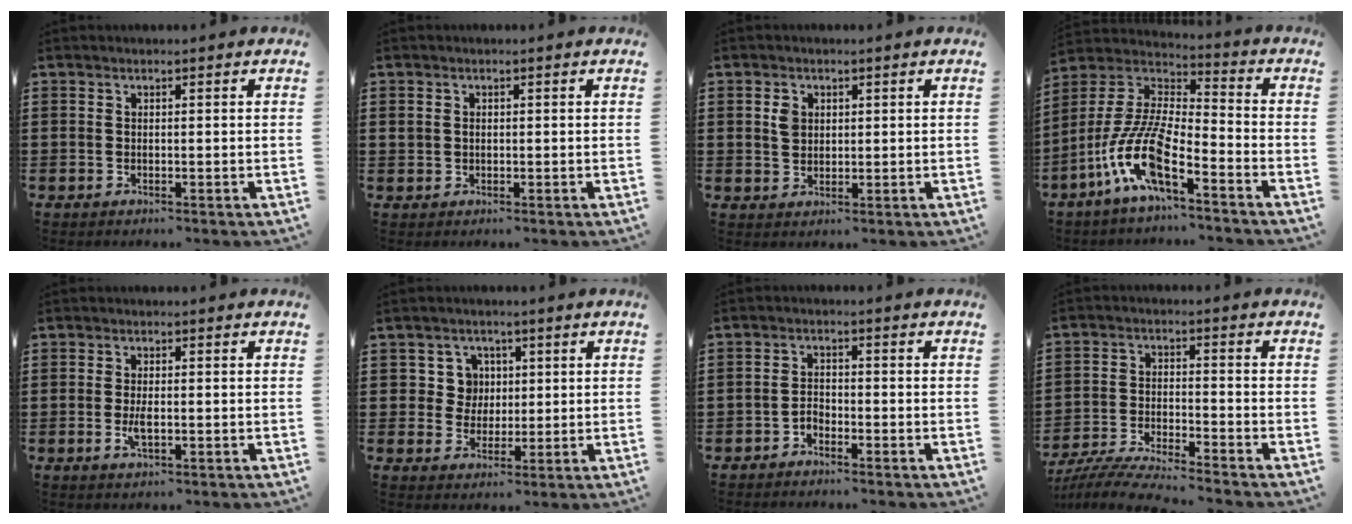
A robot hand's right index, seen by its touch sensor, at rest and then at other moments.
{"total": 1.0, "force": [0.3, 0.9, 0.4], "torque": [-0.011, 0.006, 0.005]}
{"total": 2.6, "force": [0.9, 2.0, 1.4], "torque": [-0.035, 0.009, 0.016]}
{"total": 12.1, "force": [-7.2, 3.1, 9.2], "torque": [-0.226, -0.016, -0.149]}
{"total": 2.7, "force": [-0.5, 1.0, 2.5], "torque": [-0.053, -0.004, -0.010]}
{"total": 5.1, "force": [1.3, 4.7, 1.5], "torque": [-0.045, 0.014, 0.020]}
{"total": 1.9, "force": [-1.5, 1.0, 0.7], "torque": [-0.018, 0.004, -0.032]}
{"total": 5.7, "force": [-5.5, -0.2, 1.5], "torque": [-0.046, -0.013, -0.112]}